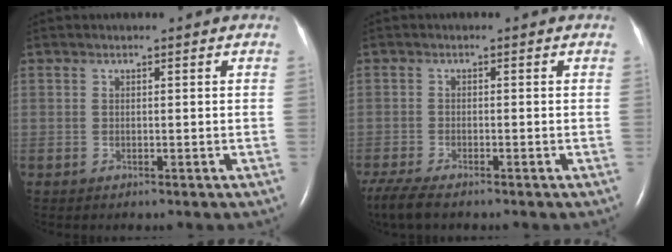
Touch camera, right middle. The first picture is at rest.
{"total": 5.6, "force": [-4.4, 1.2, 3.3], "torque": [-0.065, -0.016, -0.075]}